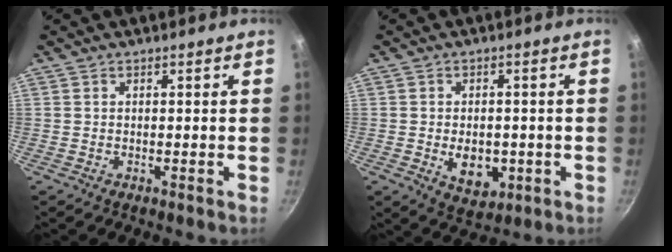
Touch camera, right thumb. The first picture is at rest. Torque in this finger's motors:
{"motor_torque": [-0.30, 0.46, 0.23, 0.51, 0.09]}